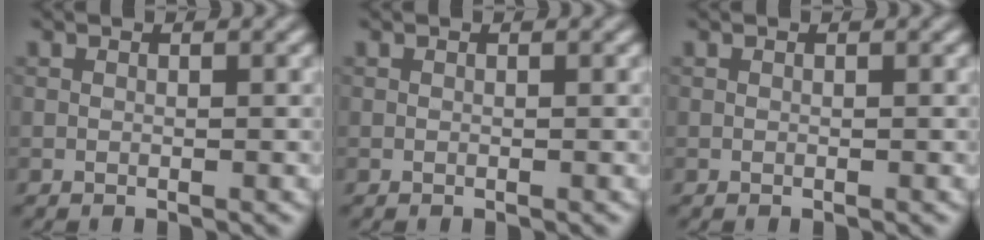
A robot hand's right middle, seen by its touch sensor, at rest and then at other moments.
{"total": 0.0}
{"total": 0.0}